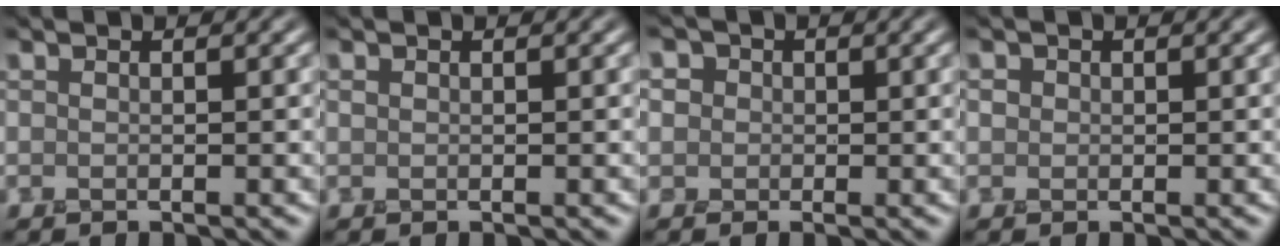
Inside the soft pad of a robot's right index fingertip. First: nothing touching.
{"total": 0.0}
{"total": 2.8, "force": [0.6, 2.5, 1.0], "torque": [-0.010, 0.011, -0.003]}
{"total": 0.6, "force": [0.0, 0.6, 0.1], "torque": [0.003, -0.003, -0.002]}